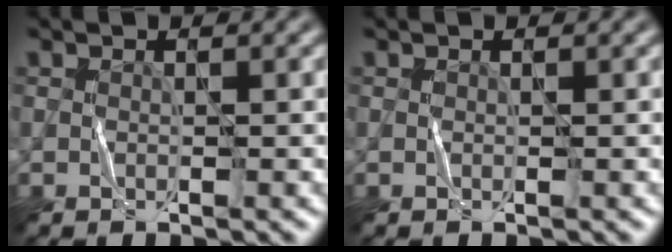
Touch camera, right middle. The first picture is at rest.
{"total": 0.0}